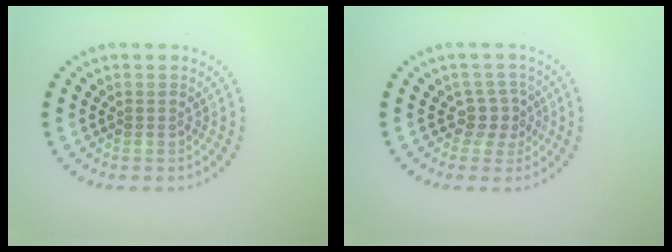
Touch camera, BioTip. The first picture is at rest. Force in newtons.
{"total": 2.2, "press": 1.7, "slide": 1.4}